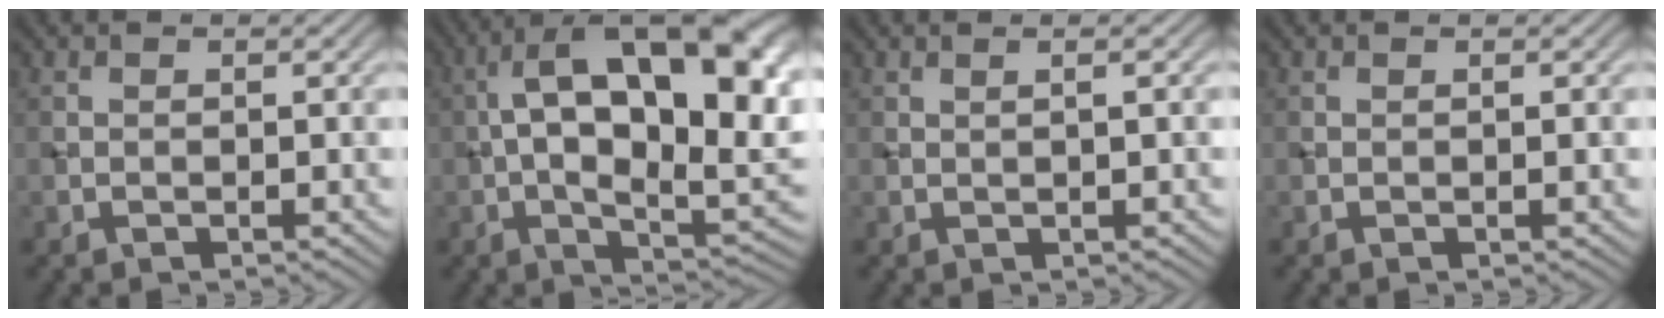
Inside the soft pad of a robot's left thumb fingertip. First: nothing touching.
{"total": 20.0, "force": [3.4, 9.5, 17.3], "torque": [-0.272, 0.021, 0.050]}
{"total": 1.5, "force": [0.4, 0.2, 1.4], "torque": [-0.020, 0.002, 0.003]}
{"total": 0.6, "force": [0.1, 0.0, 0.5], "torque": [-0.010, 0.000, 0.001]}